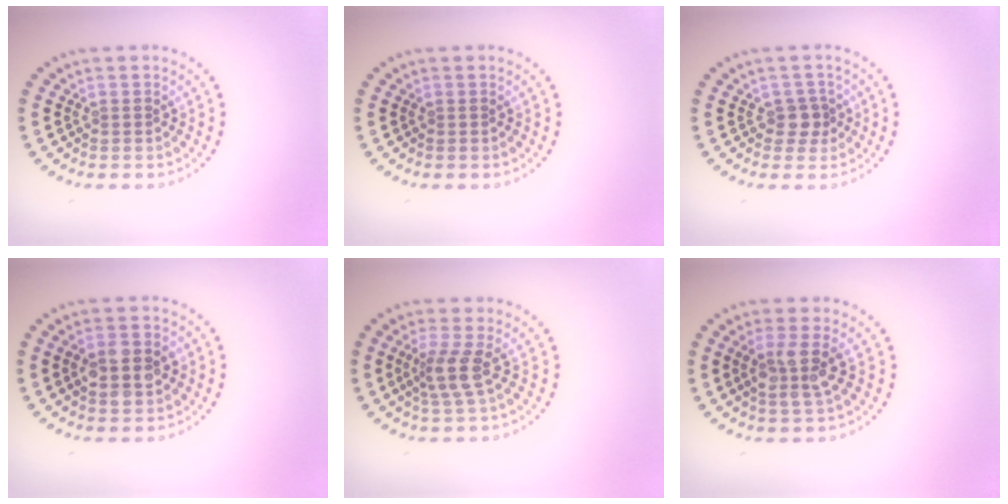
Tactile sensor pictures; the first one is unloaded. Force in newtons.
{"total": 0.0}
{"total": 1.8, "press": 1.5, "slide": 1.0}
{"total": 4.0, "press": 4.0, "slide": 0.3}
{"total": 2.7, "press": 2.2, "slide": 1.7}
{"total": 3.0, "press": 2.7, "slide": 1.2}